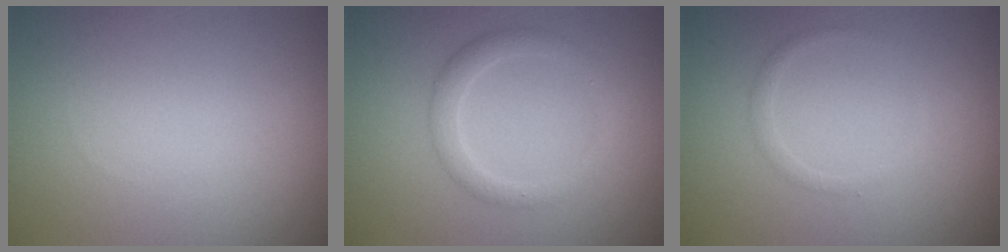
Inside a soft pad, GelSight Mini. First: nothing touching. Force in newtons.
{"total": 2.1, "press": 2.1, "slide": 0.1}
{"total": 0.9, "press": 0.9, "slide": 0.0}